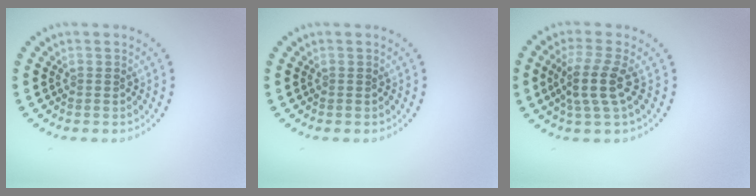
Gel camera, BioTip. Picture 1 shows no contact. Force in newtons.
{"total": 0.0}
{"total": 3.3, "press": 2.6, "slide": 2.1}